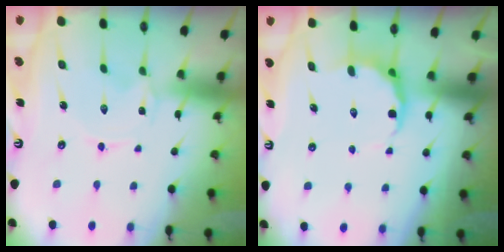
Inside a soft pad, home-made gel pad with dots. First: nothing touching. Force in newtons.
{"total": 7.5, "press": 7.2, "slide": 2.2}